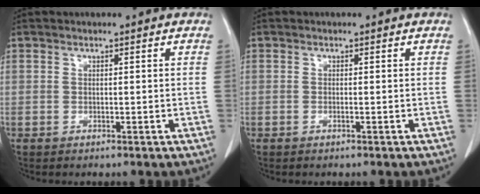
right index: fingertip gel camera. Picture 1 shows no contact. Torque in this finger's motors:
{"motor_torque": [0.03, 0.01, -0.03, 0.01]}